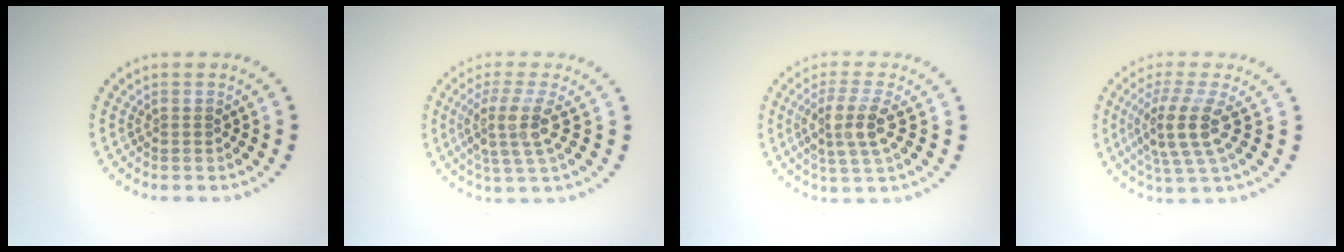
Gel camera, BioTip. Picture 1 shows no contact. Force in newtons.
{"total": 3.7, "press": 2.8, "slide": 2.5}
{"total": 3.4, "press": 2.8, "slide": 1.8}
{"total": 4.0, "press": 3.1, "slide": 2.6}